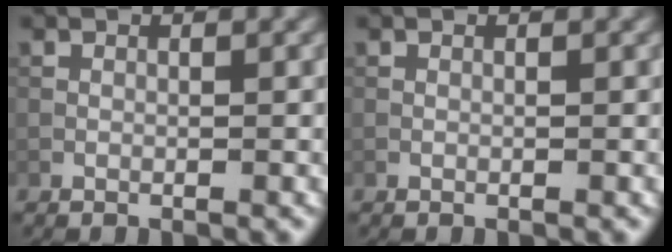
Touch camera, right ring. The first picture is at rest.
{"total": 0.0}